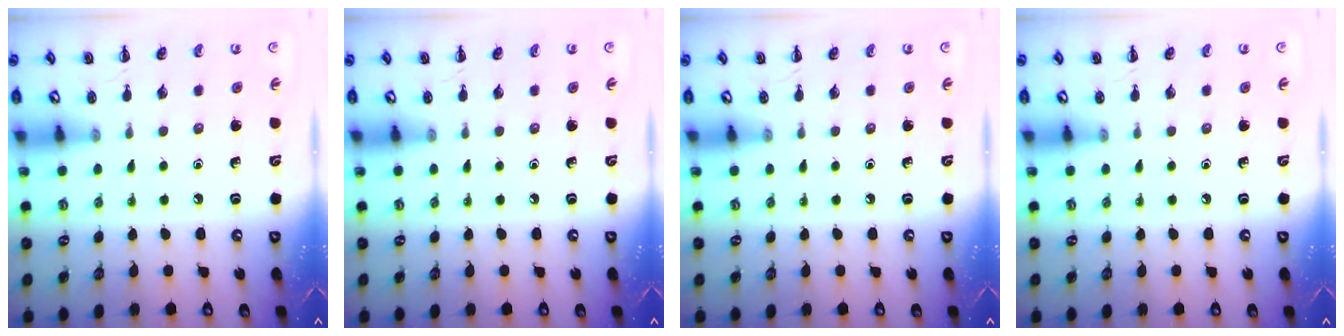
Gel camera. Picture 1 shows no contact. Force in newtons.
{"total": 0.0}
{"total": 0.0}
{"total": 0.0}